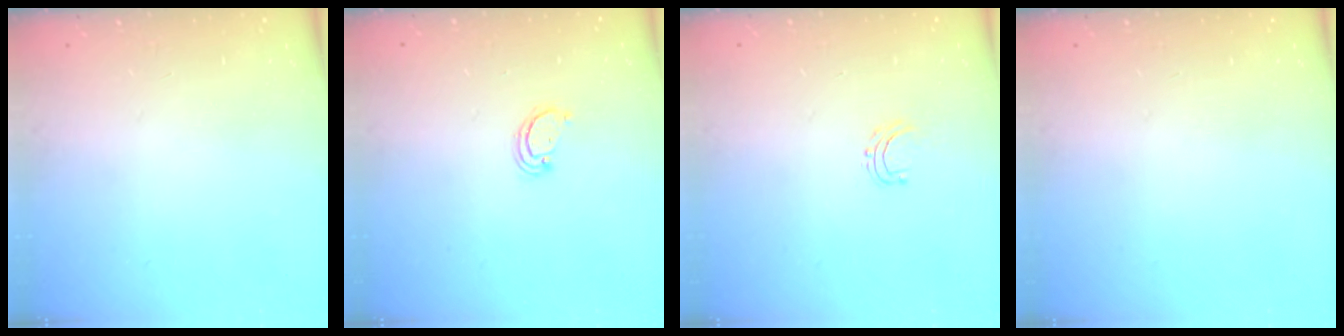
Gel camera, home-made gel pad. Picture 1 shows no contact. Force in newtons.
{"total": 2.4, "press": 2.4, "slide": 0.2}
{"total": 4.0, "press": 4.0, "slide": 0.3}
{"total": 0.0}